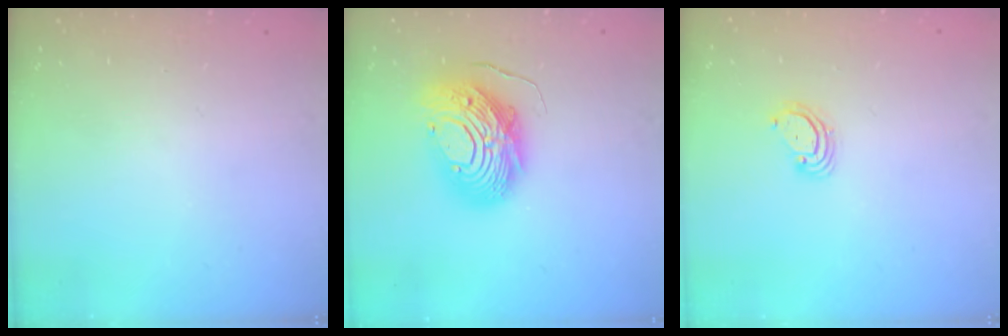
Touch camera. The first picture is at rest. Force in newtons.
{"total": 15.2, "press": 15.1, "slide": 1.3}
{"total": 3.0, "press": 2.9, "slide": 0.3}